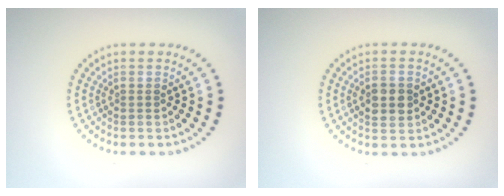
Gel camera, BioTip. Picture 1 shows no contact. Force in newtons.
{"total": 2.9, "press": 2.9, "slide": 0.1}